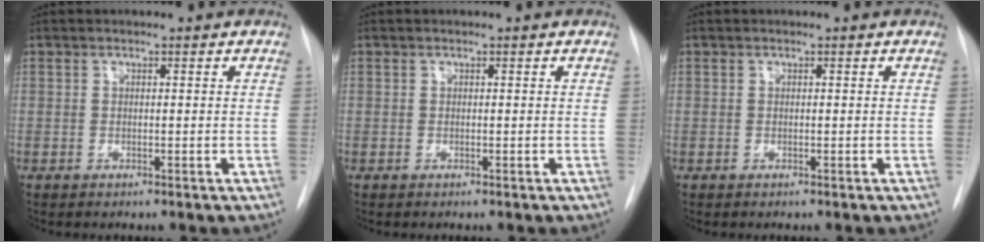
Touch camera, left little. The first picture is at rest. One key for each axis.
{"total": 0.0}
{"total": 0.0}